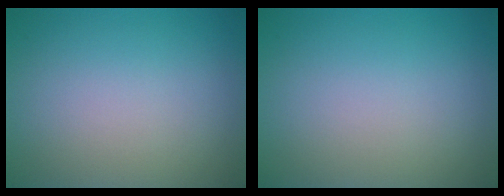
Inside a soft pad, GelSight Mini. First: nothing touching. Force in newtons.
{"total": 0.0}